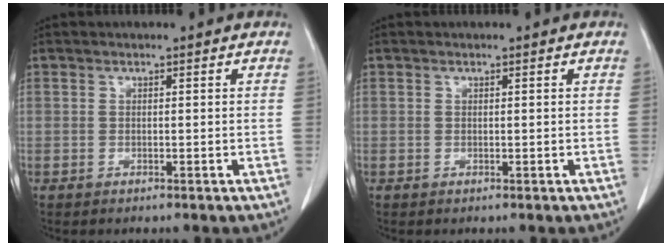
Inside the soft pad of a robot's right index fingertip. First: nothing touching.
{"total": 0.0}